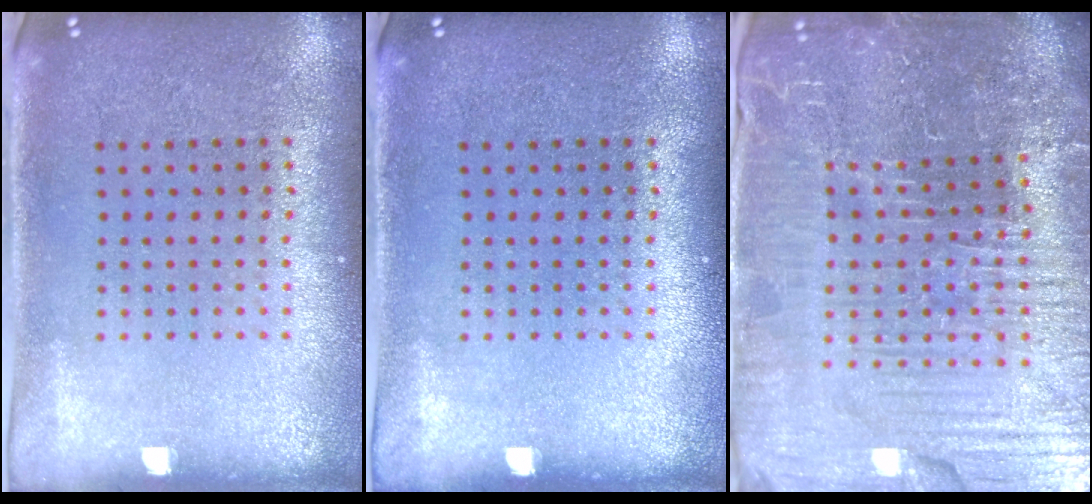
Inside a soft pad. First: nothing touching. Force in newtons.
{"total": 0.0}
{"total": 6.8, "press": 6.1, "slide": 3.0}